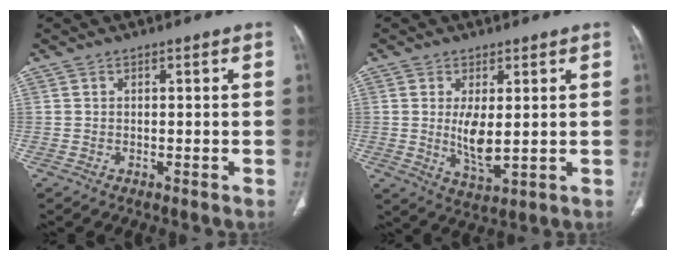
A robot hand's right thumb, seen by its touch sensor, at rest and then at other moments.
{"total": 6.4, "force": [0.6, 2.4, 5.9], "torque": [-0.110, -0.021, 0.019]}